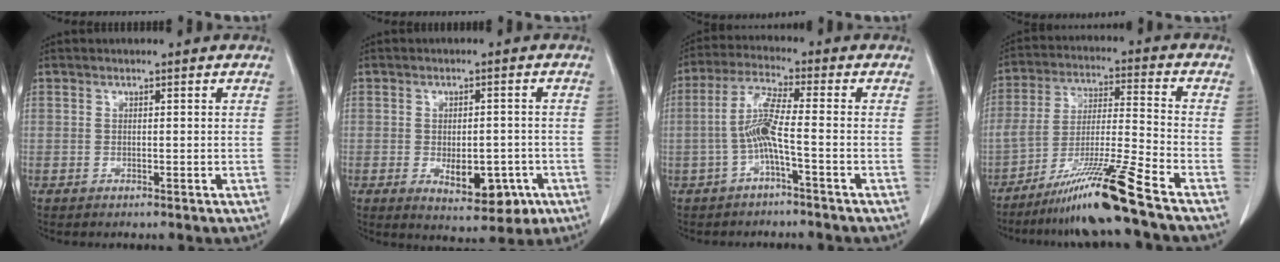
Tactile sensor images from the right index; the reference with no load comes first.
{"total": 7.9, "force": [-2.6, 3.8, 6.4], "torque": [-0.084, -0.005, -0.023]}
{"total": 6.4, "force": [-1.7, -0.2, 6.1], "torque": [-0.128, 0.009, -0.035]}
{"total": 13.0, "force": [-9.6, -2.2, 8.5], "torque": [-0.157, -0.021, -0.172]}